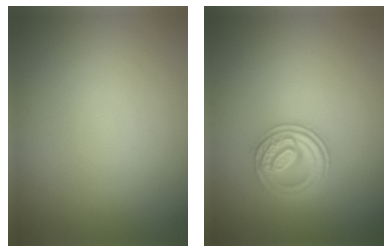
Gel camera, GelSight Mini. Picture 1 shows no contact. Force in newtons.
{"total": 2.6, "press": 2.6, "slide": 0.5}